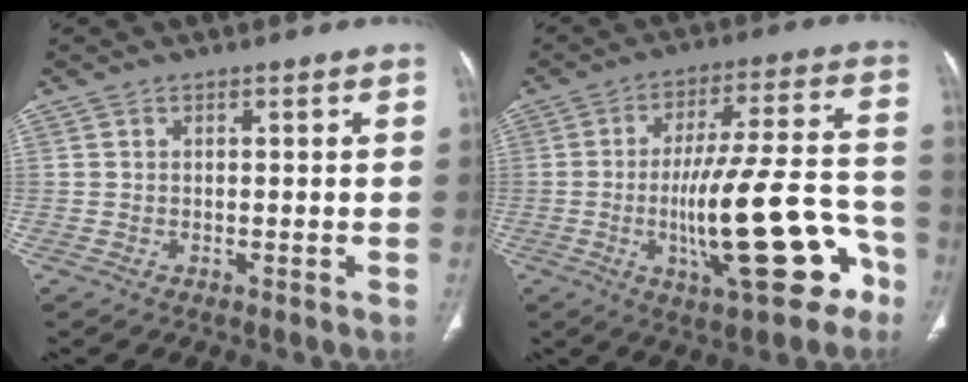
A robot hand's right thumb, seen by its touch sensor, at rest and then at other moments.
{"total": 20.3, "force": [-7.0, 6.0, 18.0], "torque": [-0.272, 0.042, -0.097]}